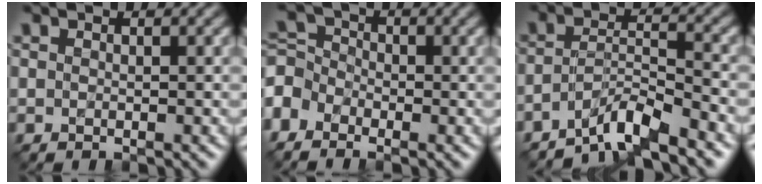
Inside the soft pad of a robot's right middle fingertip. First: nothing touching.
{"total": 3.4, "force": [-2.1, 2.4, 1.2], "torque": [-0.032, 0.007, -0.060]}
{"total": 4.6, "force": [-3.8, 0.6, 2.5], "torque": [-0.039, 0.007, -0.076]}